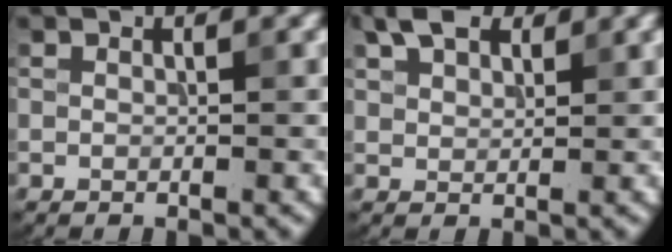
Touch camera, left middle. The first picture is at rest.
{"total": 3.8, "force": [2.5, 2.1, 1.9], "torque": [-0.044, 0.010, 0.046]}